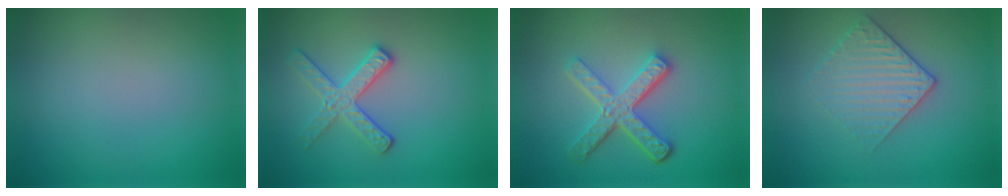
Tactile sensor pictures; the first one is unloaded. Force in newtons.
{"total": 2.8, "press": 2.6, "slide": 1.0}
{"total": 4.8, "press": 3.6, "slide": 3.3}
{"total": 2.9, "press": 2.6, "slide": 1.4}